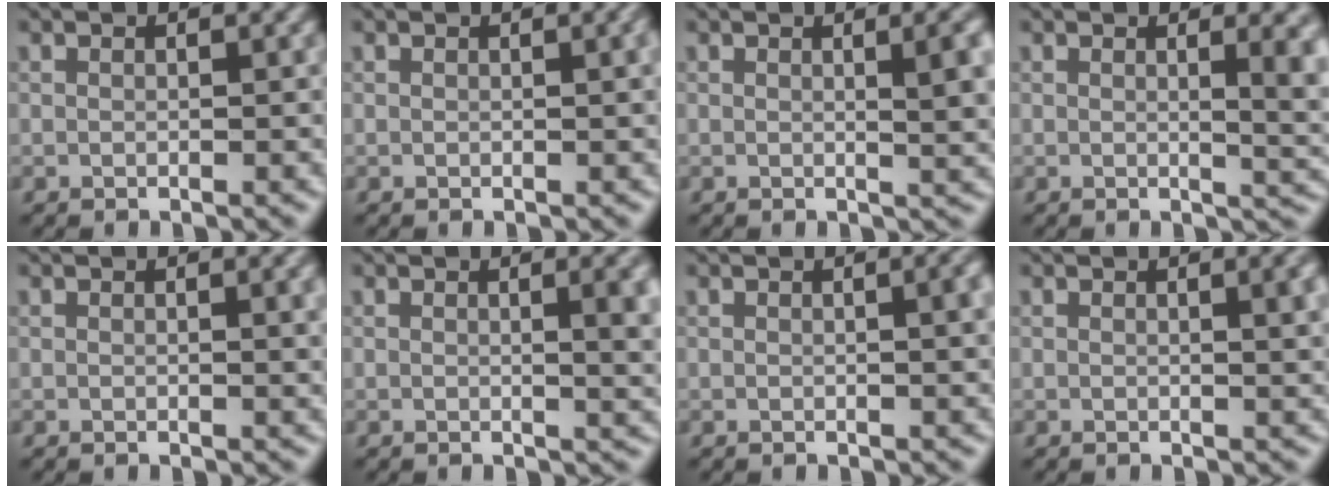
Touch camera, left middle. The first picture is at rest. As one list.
[{"total": 1.6, "force": [0.3, 0.4, 1.5], "torque": [-0.017, 0.004, 0.002]}, {"total": 4.5, "force": [0.9, 1.4, 4.1], "torque": [-0.040, 0.010, 0.009]}, {"total": 4.5, "force": [0.7, 1.6, 4.2], "torque": [-0.034, 0.001, 0.009]}, {"total": 1.9, "force": [0.5, 0.5, 1.7], "torque": [-0.018, 0.003, 0.004]}, {"total": 4.2, "force": [0.7, 1.3, 4.0], "torque": [-0.039, 0.009, 0.005]}, {"total": 3.0, "force": [0.4, 1.0, 2.8], "torque": [-0.030, 0.006, 0.003]}, {"total": 3.6, "force": [1.0, 1.2, 3.2], "torque": [-0.031, 0.008, 0.010]}]